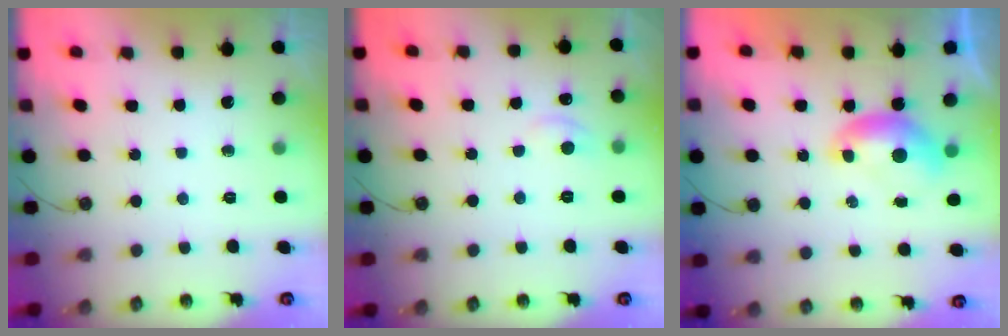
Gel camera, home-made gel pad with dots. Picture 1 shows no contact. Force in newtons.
{"total": 1.0, "press": 0.5, "slide": 0.9}
{"total": 0.0}